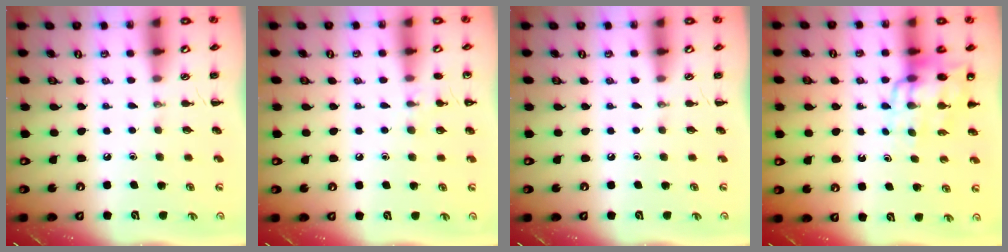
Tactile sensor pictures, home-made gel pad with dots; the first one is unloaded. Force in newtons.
{"total": 7.1, "press": 6.8, "slide": 2.2}
{"total": 0.0}
{"total": 12.0, "press": 11.6, "slide": 3.0}